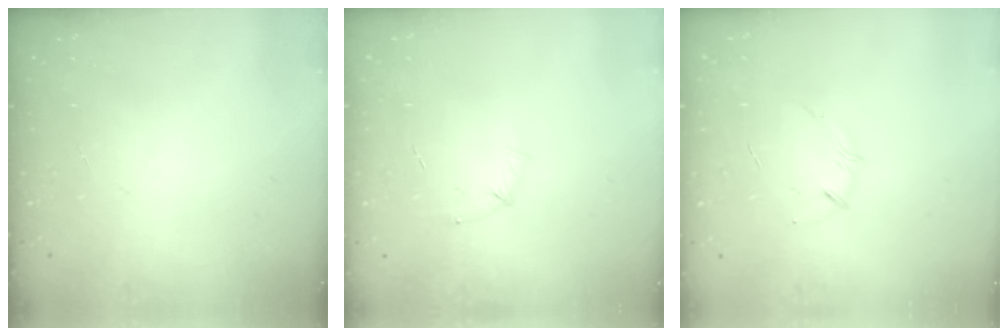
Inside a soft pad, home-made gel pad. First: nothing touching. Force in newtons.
{"total": 4.9, "press": 4.7, "slide": 1.2}
{"total": 3.3, "press": 3.2, "slide": 0.6}